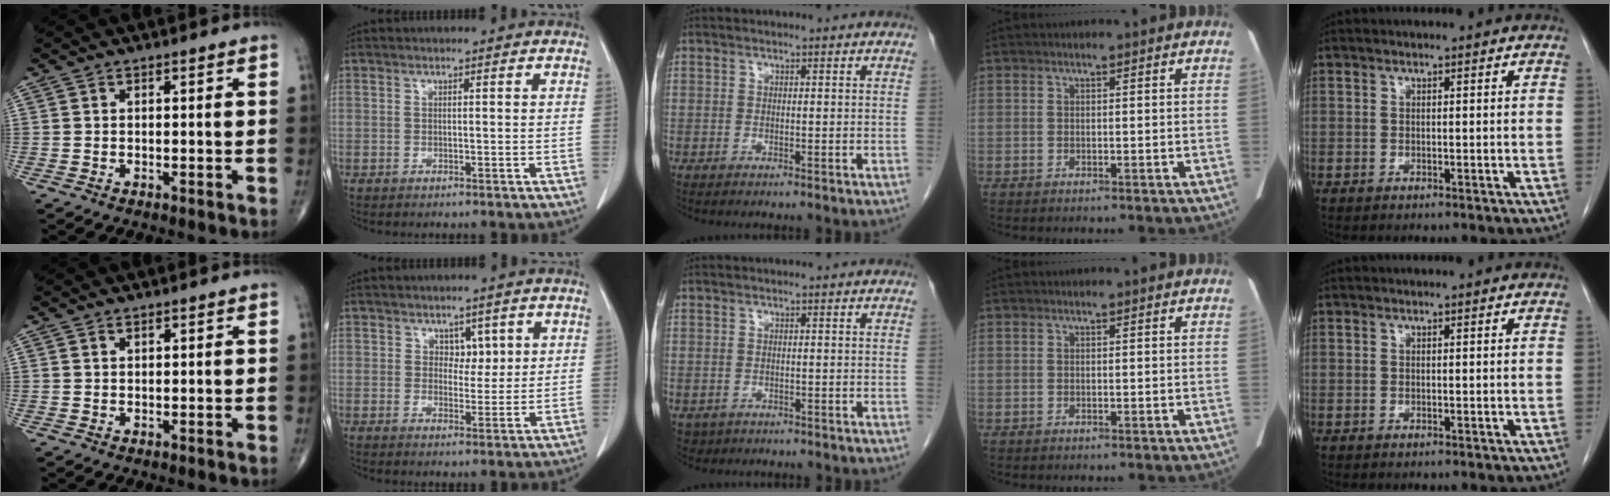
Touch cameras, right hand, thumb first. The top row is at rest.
{"thumb": {"total": 0.7, "force": [0.5, 0.4, 0.4], "torque": [-0.003, -0.003, 0.007]}, "index": {"total": 3.3, "force": [1.4, 2.2, 2.0], "torque": [-0.018, 0.001, 0.023]}, "middle": {"total": 1.9, "force": [-0.9, 1.6, 0.3], "torque": [-0.009, 0.002, -0.009]}}